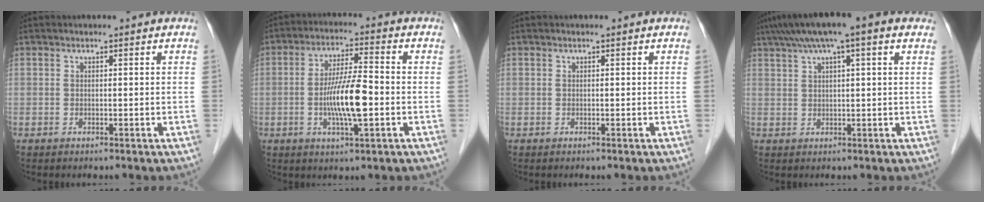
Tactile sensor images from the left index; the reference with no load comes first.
{"total": 8.8, "force": [-1.8, 1.1, 8.6], "torque": [-0.166, -0.005, -0.036]}
{"total": 0.0}
{"total": 10.2, "force": [6.1, 1.2, 8.1], "torque": [-0.128, 0.045, 0.091]}